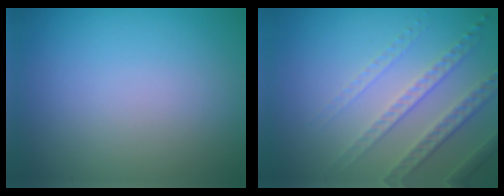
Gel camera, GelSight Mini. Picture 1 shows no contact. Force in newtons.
{"total": 4.6, "press": 3.3, "slide": 3.3}